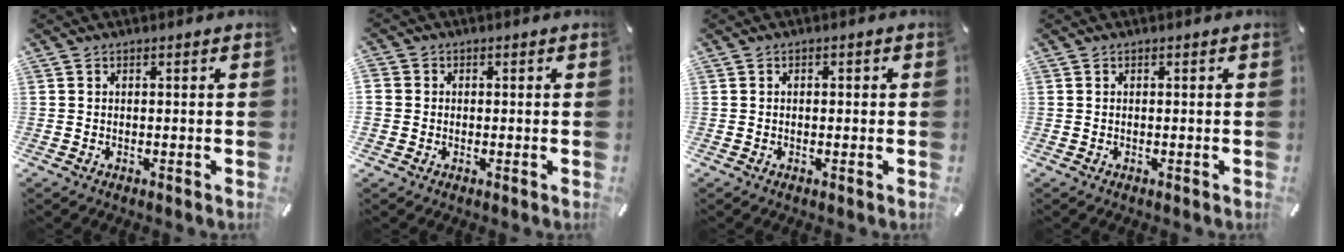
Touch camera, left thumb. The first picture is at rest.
{"total": 2.6, "force": [-0.2, 2.6, 0.2], "torque": [-0.003, 0.006, -0.005]}
{"total": 1.0, "force": [-0.2, 0.7, 0.7], "torque": [-0.013, 0.003, -0.005]}
{"total": 0.0}